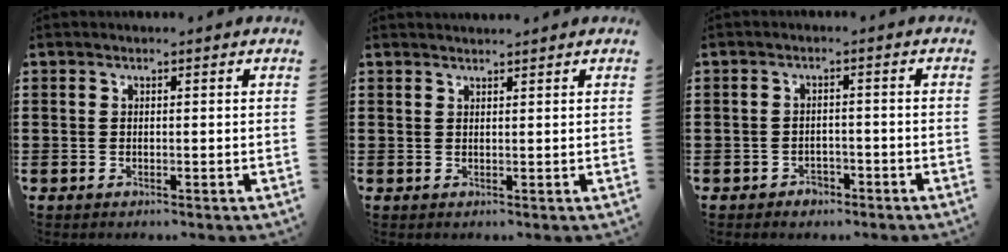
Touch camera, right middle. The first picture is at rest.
{"total": 1.3, "force": [1.2, -0.2, 0.1], "torque": [-0.004, -0.004, 0.025]}
{"total": 1.7, "force": [-1.5, 0.9, 0.2], "torque": [-0.011, -0.001, -0.032]}